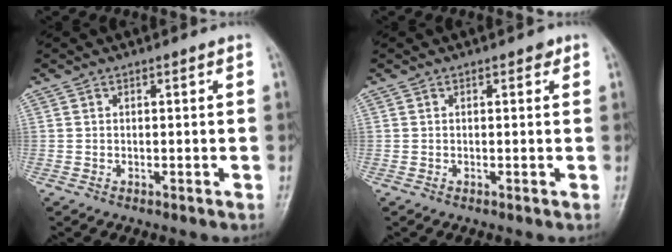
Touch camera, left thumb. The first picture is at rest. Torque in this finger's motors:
{"motor_torque": [0.07, -0.05, 0.02, -0.18, 0.00]}